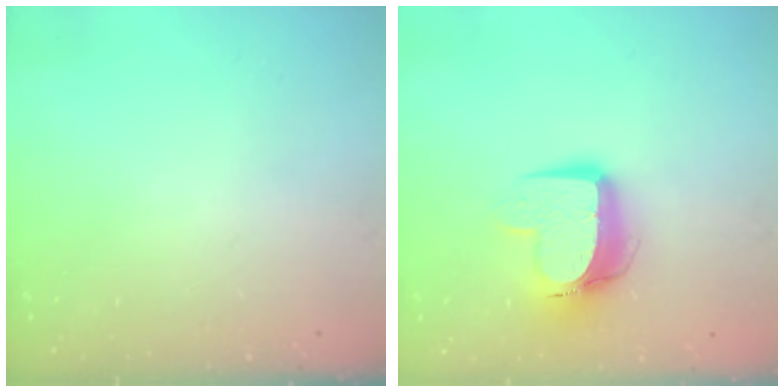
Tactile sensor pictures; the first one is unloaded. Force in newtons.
{"total": 11.5, "press": 11.5, "slide": 1.0}